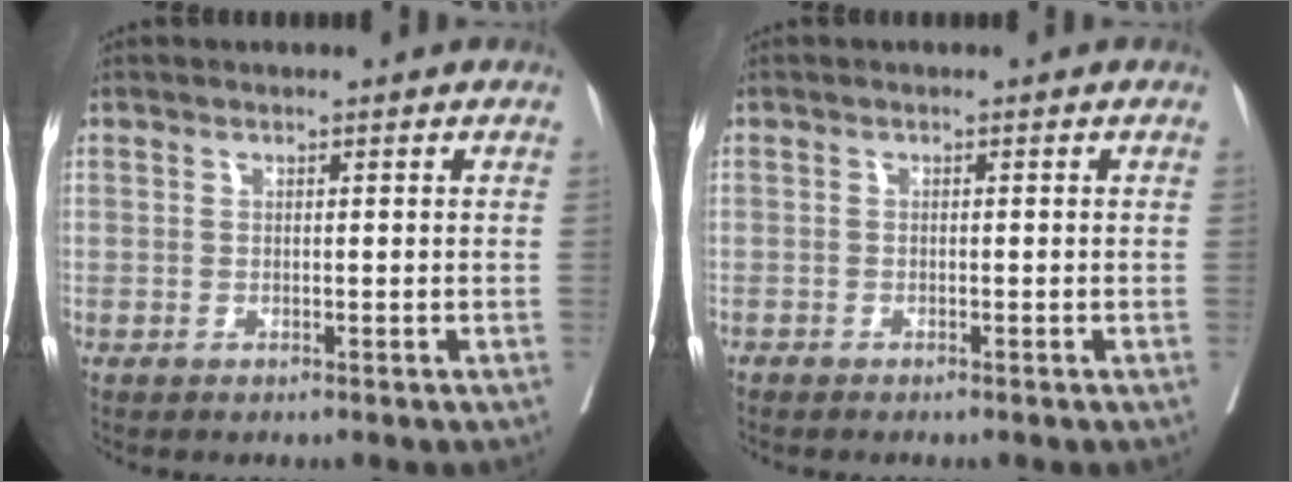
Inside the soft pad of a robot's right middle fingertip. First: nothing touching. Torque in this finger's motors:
{"motor_torque": [-0.17, 0.15, 0.00, 0.00]}